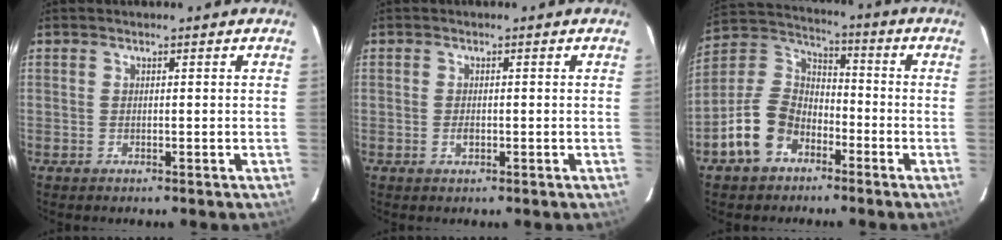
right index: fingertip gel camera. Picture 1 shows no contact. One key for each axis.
{"total": 1.4, "fx": -0.4, "fy": 0.9, "fz": 1.0, "tx": -0.018, "ty": 0.001, "tz": -0.007}
{"total": 12.2, "fx": -6.6, "fy": 8.5, "fz": 5.9, "tx": -0.132, "ty": 0.031, "tz": -0.115}